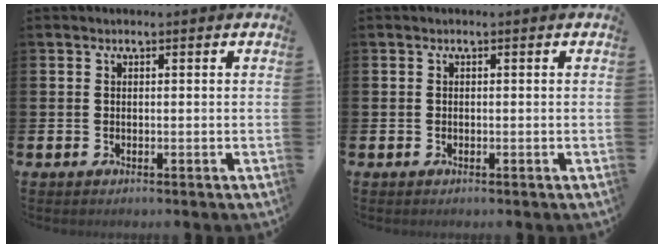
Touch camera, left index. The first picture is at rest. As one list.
[{"total": 0.0}]